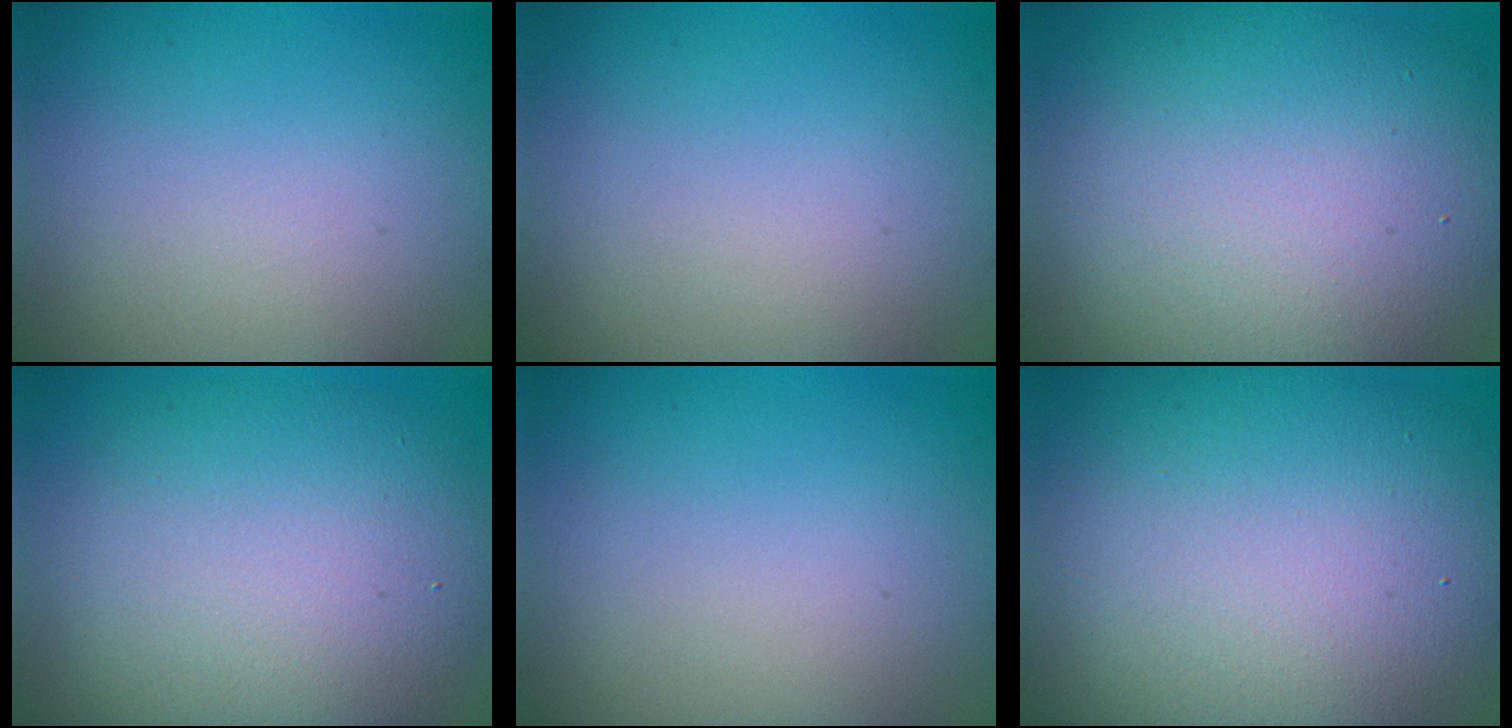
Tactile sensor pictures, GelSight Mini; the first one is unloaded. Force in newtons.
{"total": 0.0}
{"total": 12.9, "press": 12.9, "slide": 0.6}
{"total": 9.4, "press": 9.4, "slide": 0.2}
{"total": 0.0}
{"total": 14.3, "press": 14.3, "slide": 1.3}